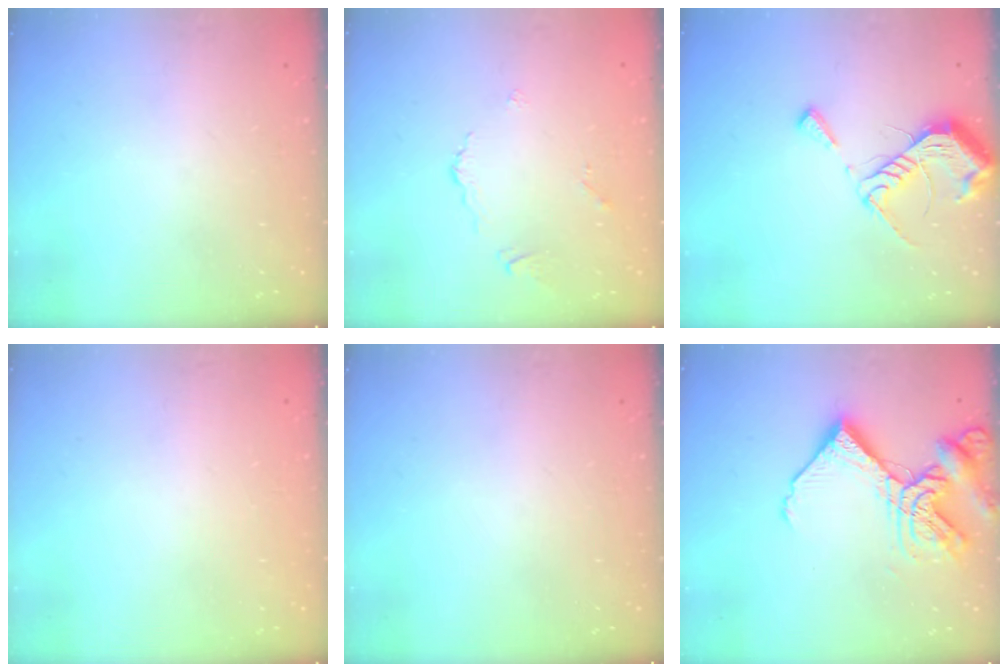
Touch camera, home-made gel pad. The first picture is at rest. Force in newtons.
{"total": 2.8, "press": 2.8, "slide": 0.6}
{"total": 10.1, "press": 10.1, "slide": 0.7}
{"total": 1.4, "press": 1.4, "slide": 0.1}
{"total": 0.0}
{"total": 14.7, "press": 14.6, "slide": 1.8}